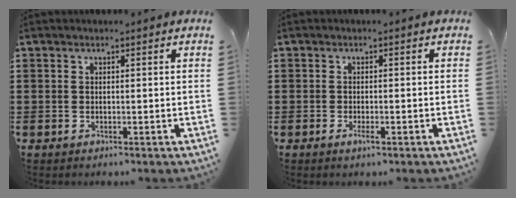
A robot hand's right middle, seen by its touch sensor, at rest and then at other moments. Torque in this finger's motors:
{"motor_torque": [0.80, 0.08, 0.07, 0.08]}